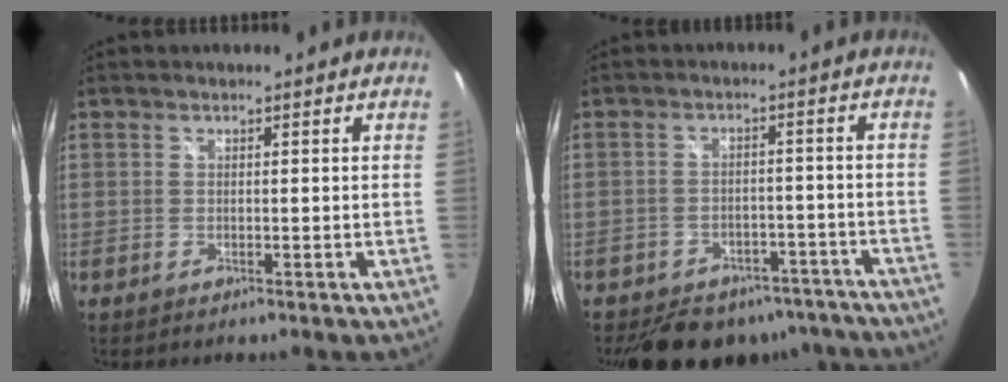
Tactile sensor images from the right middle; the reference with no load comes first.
{"total": 17.0, "force": [-13.7, 8.4, 5.5], "torque": [-0.119, 0.028, -0.159]}